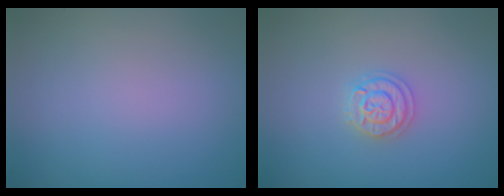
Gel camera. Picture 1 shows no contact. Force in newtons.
{"total": 2.0, "press": 2.0, "slide": 0.3}